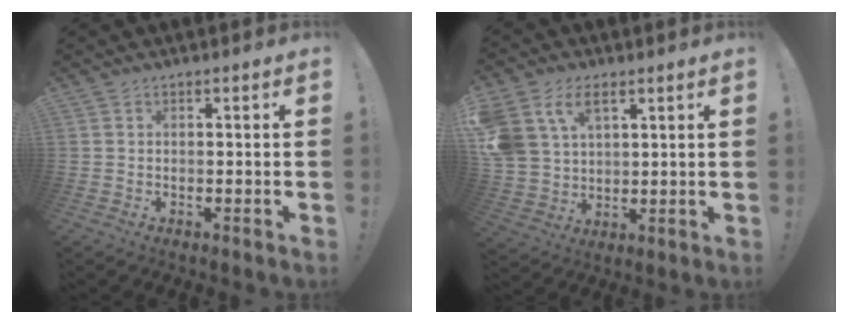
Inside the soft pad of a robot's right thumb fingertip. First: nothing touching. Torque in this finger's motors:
{"motor_torque": [0.32, 0.35, 0.89, 0.53, 0.12]}